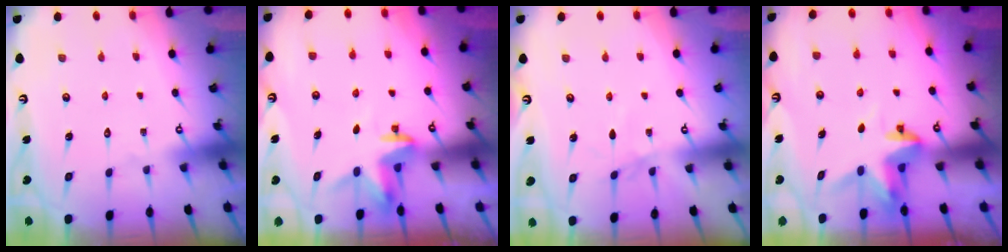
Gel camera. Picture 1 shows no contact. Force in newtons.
{"total": 3.3, "press": 3.3, "slide": 0.3}
{"total": 2.1, "press": 2.0, "slide": 0.4}
{"total": 3.7, "press": 3.7, "slide": 0.4}